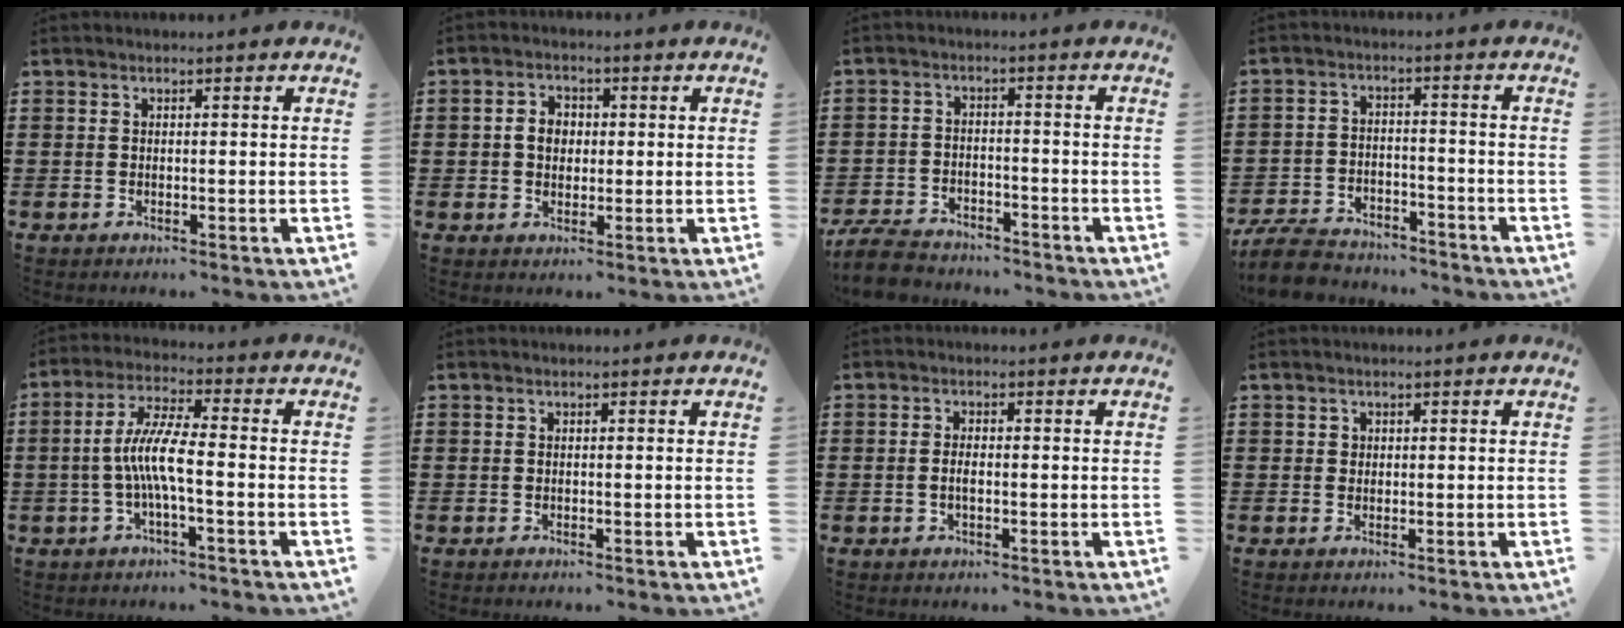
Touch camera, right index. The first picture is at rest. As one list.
[{"total": 3.3, "force": [0.1, 2.5, 2.1], "torque": [-0.049, 0.009, -0.001]}, {"total": 5.7, "force": [-5.4, 1.2, 1.5], "torque": [-0.048, 0.002, -0.109]}, {"total": 7.0, "force": [-6.5, 1.5, 1.9], "torque": [-0.049, 0.011, -0.128]}, {"total": 7.3, "force": [-1.4, 1.1, 7.1], "torque": [-0.153, -0.011, -0.034]}, {"total": 0.0}, {"total": 1.8, "force": [-0.3, 0.7, 1.6], "torque": [-0.038, -0.002, -0.009]}, {"total": 0.9, "force": [0.4, 0.8, 0.2], "torque": [-0.008, 0.000, 0.010]}]